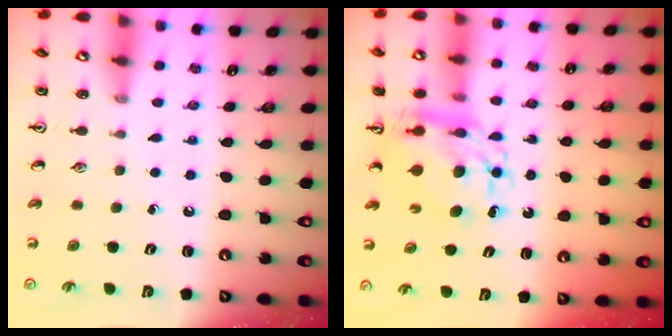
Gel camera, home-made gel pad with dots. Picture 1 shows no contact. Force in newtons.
{"total": 11.5, "press": 11.4, "slide": 0.9}